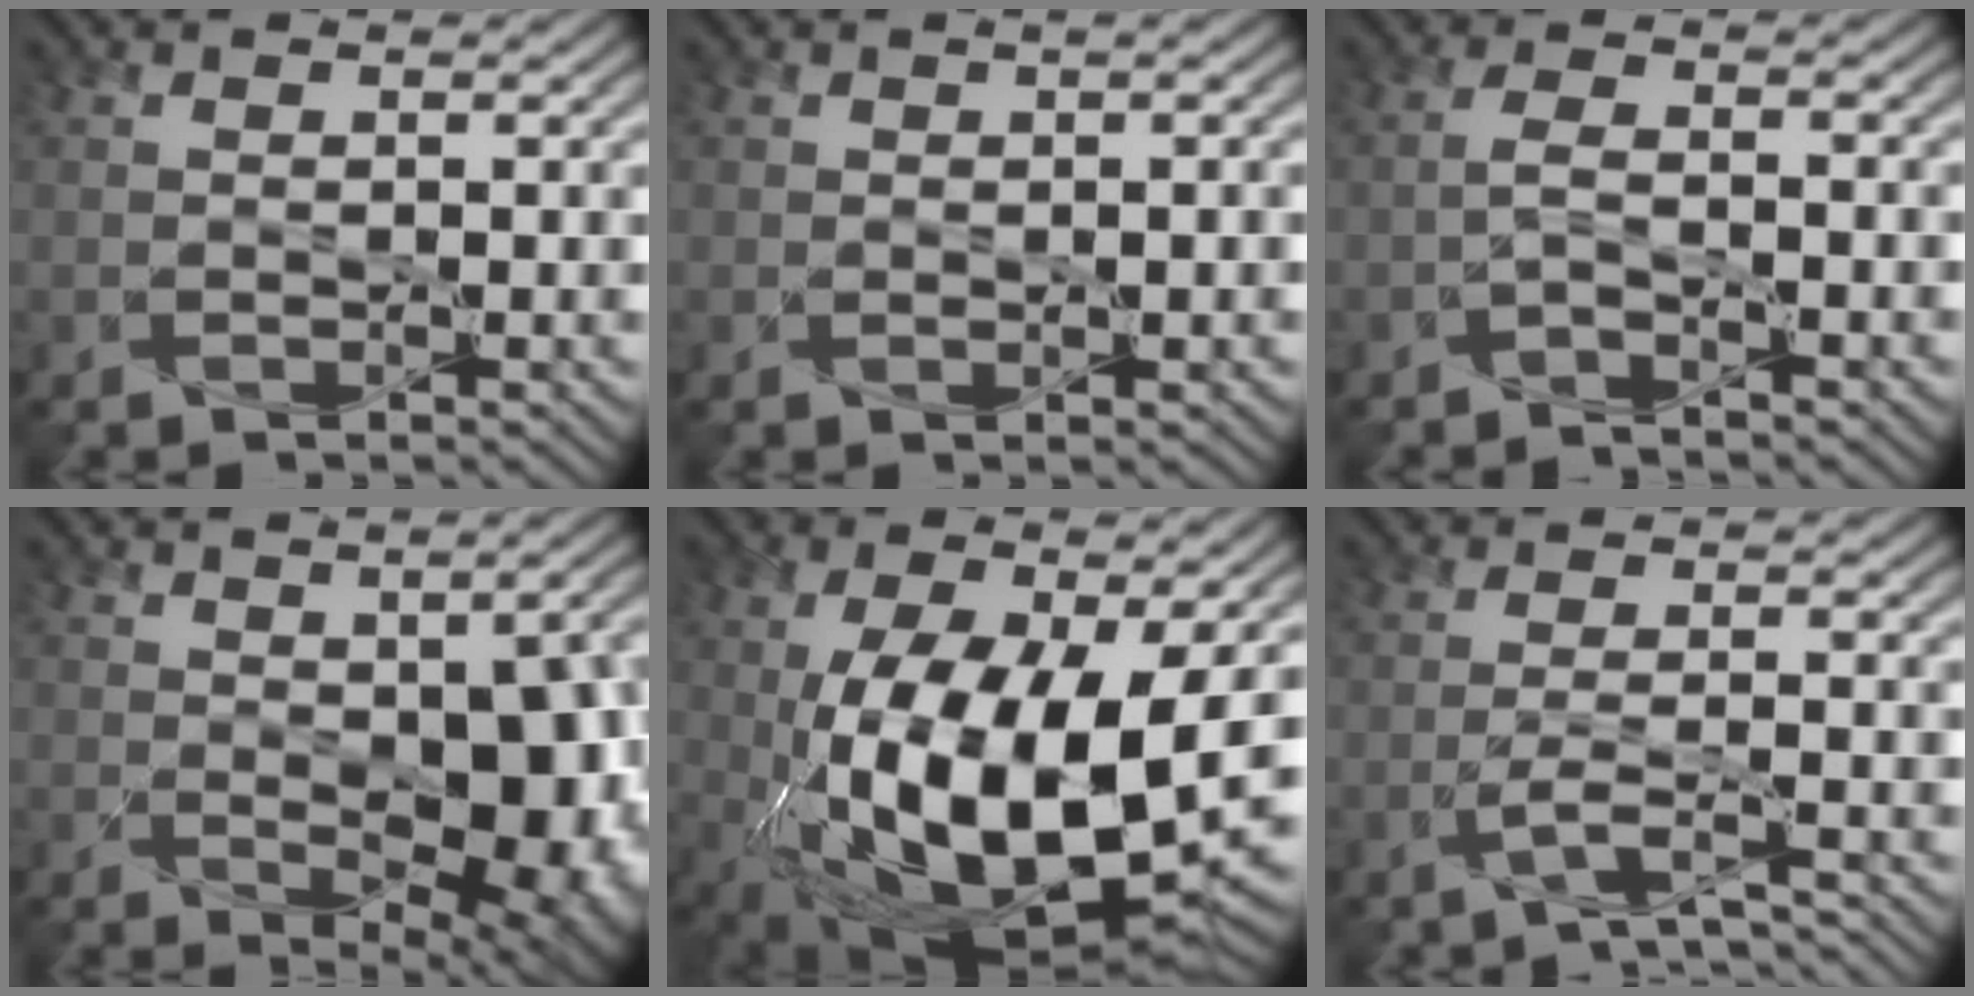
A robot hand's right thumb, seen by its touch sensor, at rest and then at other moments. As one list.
[{"total": 1.2, "force": [0.2, 0.3, 1.2], "torque": [-0.018, 0.004, 0.006]}, {"total": 2.0, "force": [-1.4, 0.4, 1.4], "torque": [-0.032, 0.004, -0.035]}, {"total": 12.1, "force": [-1.6, 6.9, 9.8], "torque": [-0.120, -0.033, 0.009]}, {"total": 17.6, "force": [-2.9, 8.0, 15.4], "torque": [-0.283, -0.027, -0.035]}, {"total": 4.0, "force": [-2.7, 0.7, 2.8], "torque": [-0.055, 0.005, -0.064]}]